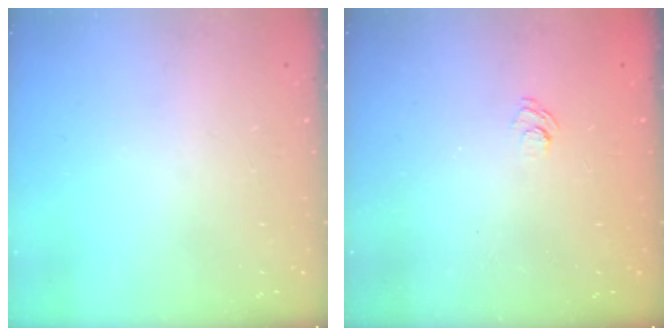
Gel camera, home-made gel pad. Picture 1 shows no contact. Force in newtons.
{"total": 2.3, "press": 1.8, "slide": 1.3}